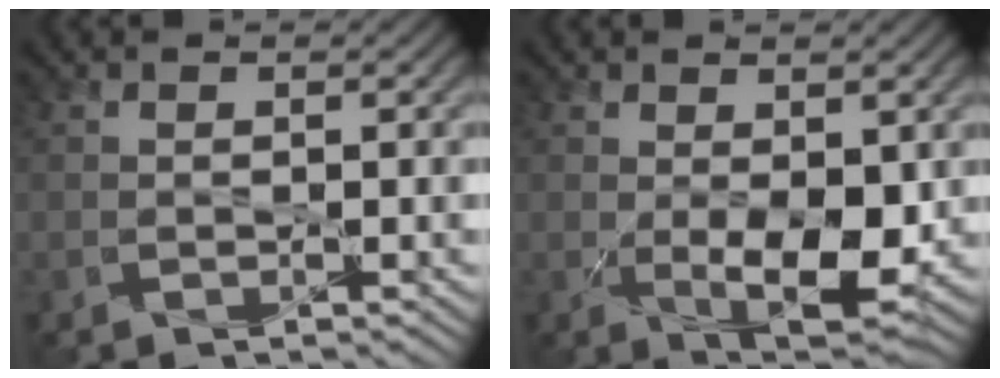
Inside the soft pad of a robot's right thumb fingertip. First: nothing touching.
{"total": 5.9, "force": [-0.1, 2.9, 5.1], "torque": [-0.099, -0.018, 0.011]}